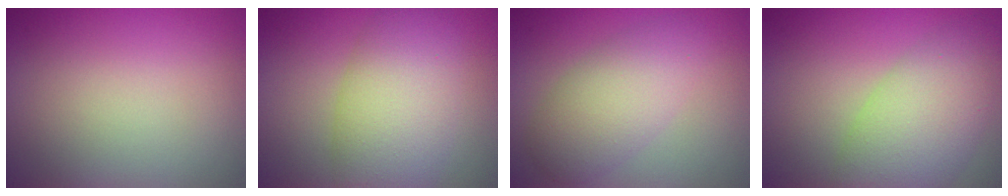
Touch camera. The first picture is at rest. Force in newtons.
{"total": 7.8, "press": 7.8, "slide": 0.2}
{"total": 4.8, "press": 4.8, "slide": 0.1}
{"total": 6.9, "press": 6.8, "slide": 0.5}